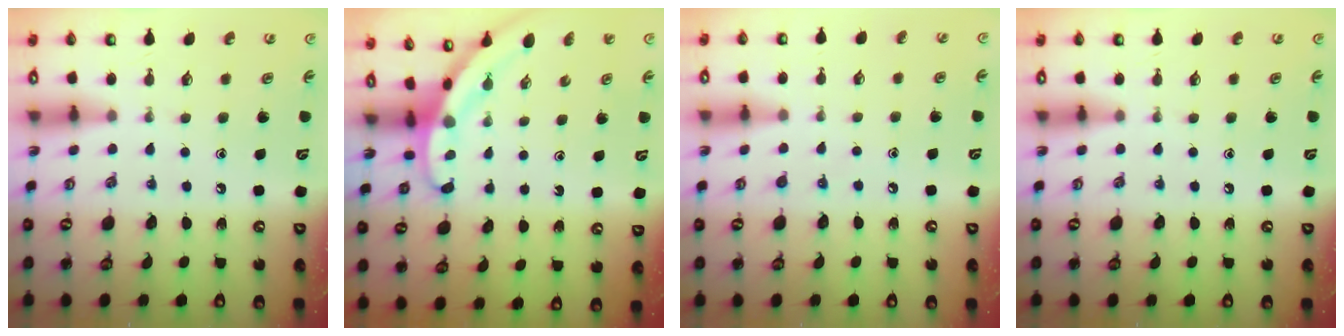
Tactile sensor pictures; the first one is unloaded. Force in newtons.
{"total": 2.9, "press": 2.9, "slide": 0.2}
{"total": 4.4, "press": 4.3, "slide": 0.6}
{"total": 0.0}